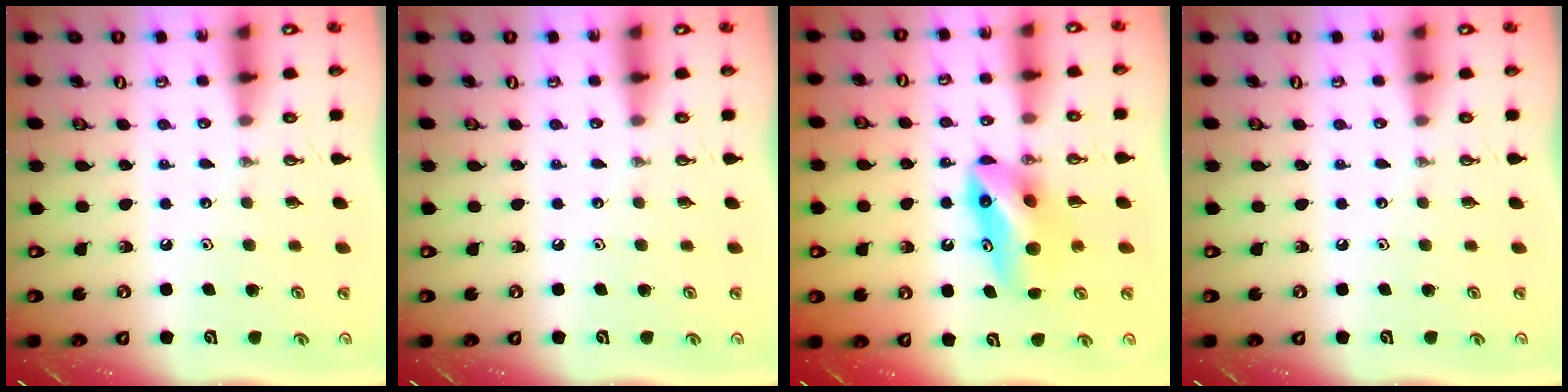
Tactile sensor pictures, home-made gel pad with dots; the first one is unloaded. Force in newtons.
{"total": 0.0}
{"total": 9.8, "press": 8.8, "slide": 4.2}
{"total": 0.0}